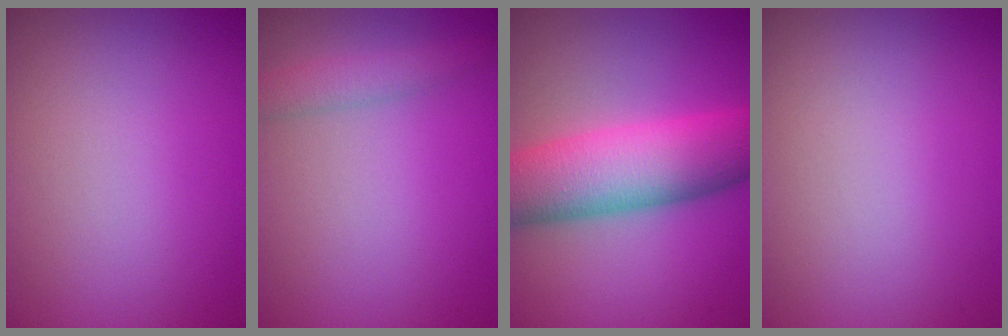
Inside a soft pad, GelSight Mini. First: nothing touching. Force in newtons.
{"total": 1.9, "press": 1.9, "slide": 0.1}
{"total": 9.0, "press": 9.0, "slide": 0.3}
{"total": 0.0}